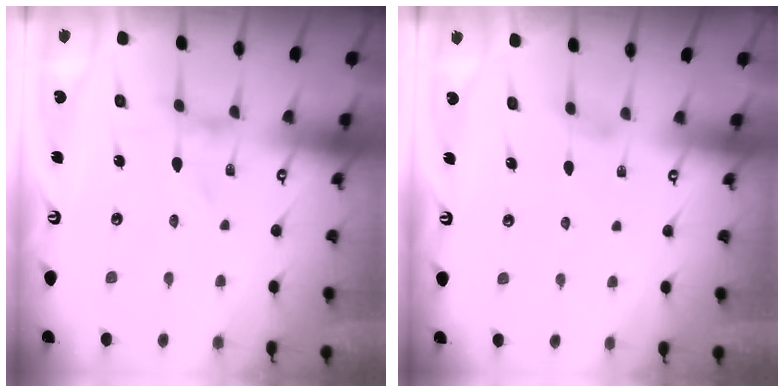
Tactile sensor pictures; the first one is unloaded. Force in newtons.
{"total": 2.7, "press": 2.7, "slide": 0.3}